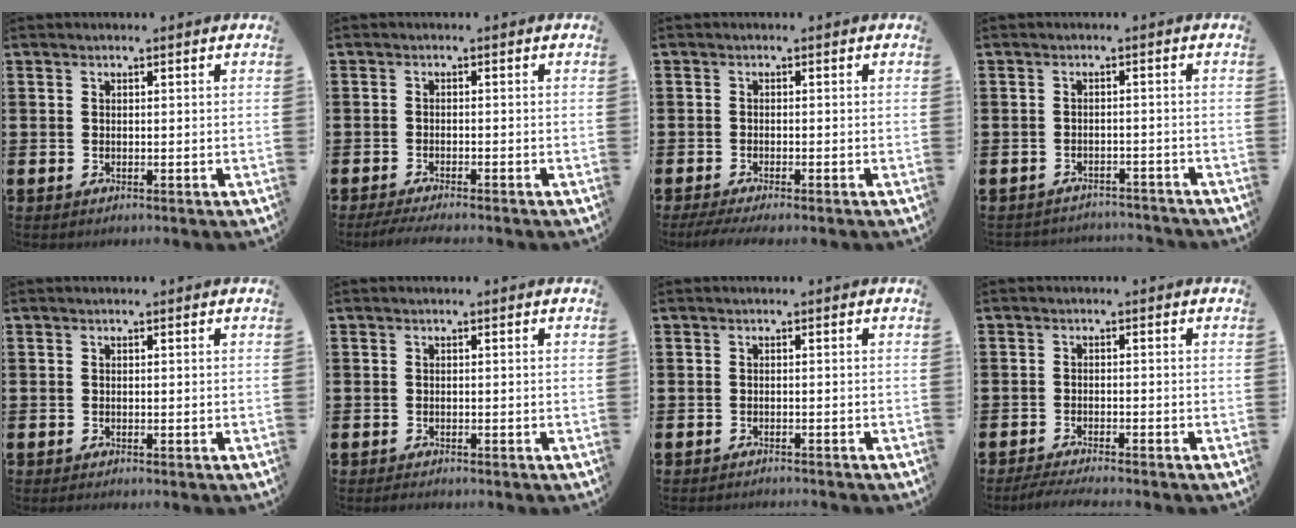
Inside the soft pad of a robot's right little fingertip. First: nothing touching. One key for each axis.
{"total": 1.6, "fx": -1.4, "fy": 0.0, "fz": 0.8, "tx": -0.012, "ty": 0.001, "tz": -0.026}
{"total": 1.6, "fx": -1.1, "fy": 0.1, "fz": 1.1, "tx": -0.017, "ty": 0.000, "tz": -0.020}
{"total": 1.9, "fx": -1.9, "fy": 0.0, "fz": -0.2, "tx": -0.003, "ty": 0.003, "tz": -0.042}
{"total": 0.0}
{"total": 0.5, "fx": -0.5, "fy": 0.1, "fz": 0.2, "tx": -0.005, "ty": -0.001, "tz": -0.009}
{"total": 0.8, "fx": -0.7, "fy": -0.1, "fz": 0.0, "tx": 0.000, "ty": -0.001, "tz": -0.015}
{"total": 1.9, "fx": -1.7, "fy": -0.1, "fz": 0.8, "tx": -0.011, "ty": 0.003, "tz": -0.034}